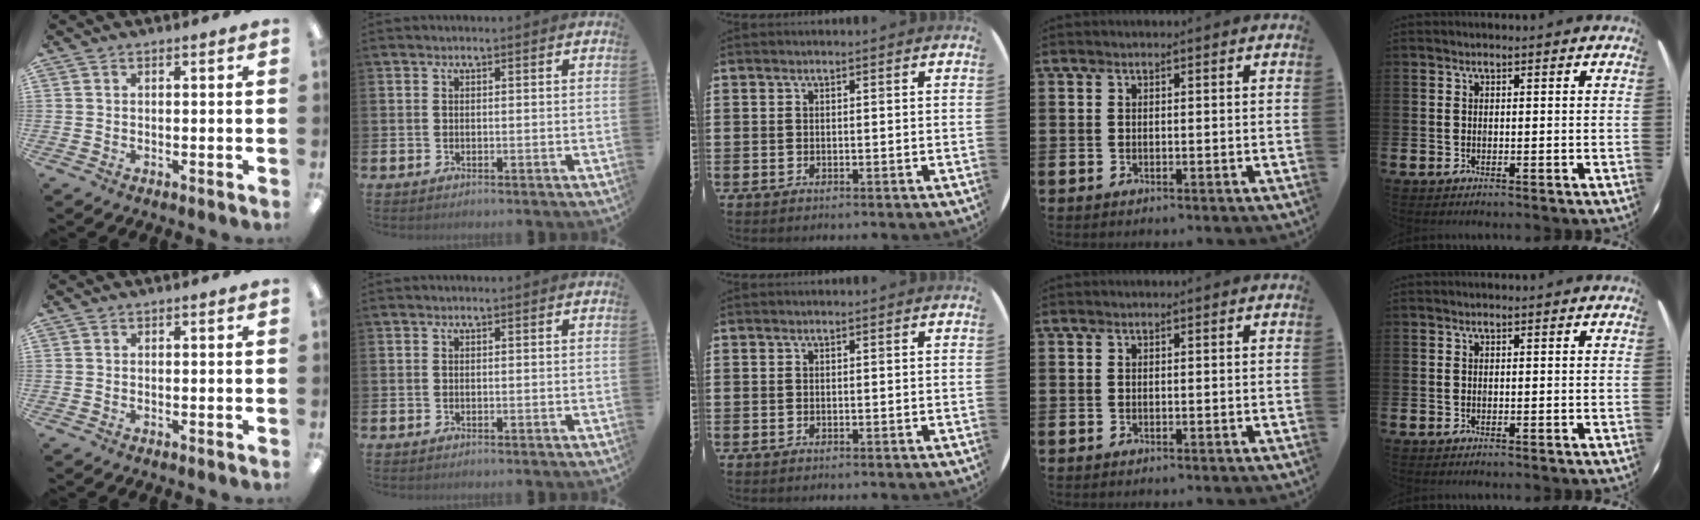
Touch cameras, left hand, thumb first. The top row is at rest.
{}